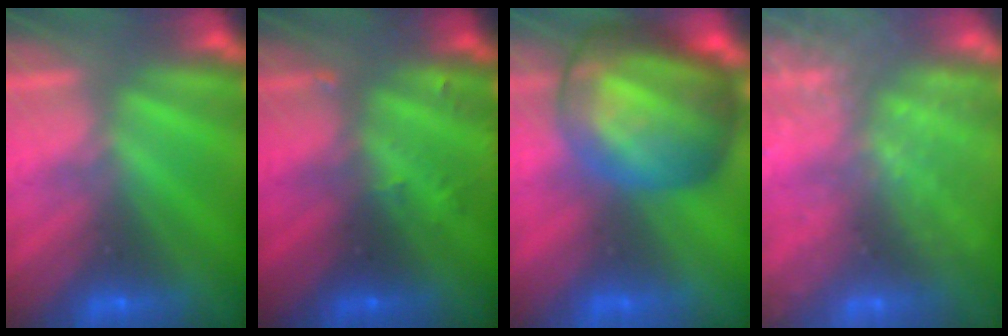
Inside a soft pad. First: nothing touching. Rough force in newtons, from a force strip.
{"total": 2.9}
{"total": 8.0}
{"total": 9.6}